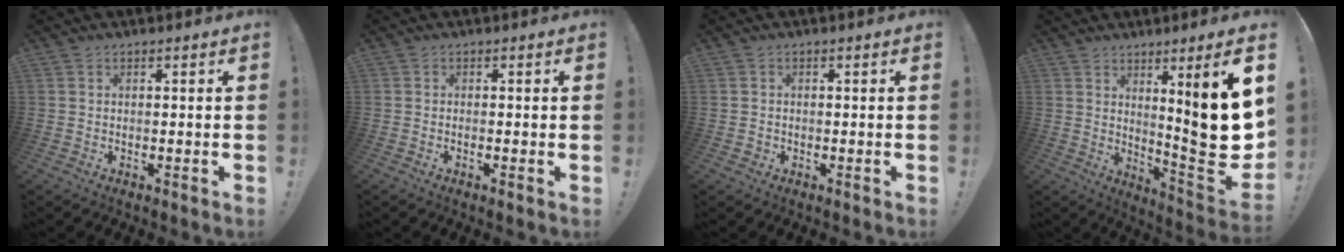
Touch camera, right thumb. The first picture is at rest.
{"total": 0.7, "force": [-0.2, -0.2, 0.7], "torque": [-0.012, -0.002, -0.003]}
{"total": 1.6, "force": [-0.5, 1.5, 0.5], "torque": [0.001, -0.003, -0.011]}
{"total": 17.1, "force": [4.9, 1.7, 16.3], "torque": [-0.215, -0.054, 0.073]}